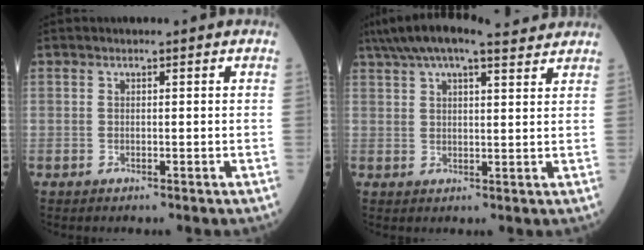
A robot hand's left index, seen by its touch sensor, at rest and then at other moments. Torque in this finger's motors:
{"motor_torque": [1.09, -1.05, 0.32, 0.11]}